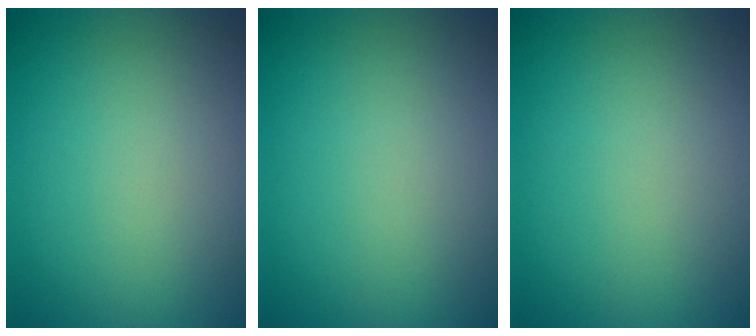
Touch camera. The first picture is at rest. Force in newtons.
{"total": 0.0}
{"total": 0.0}